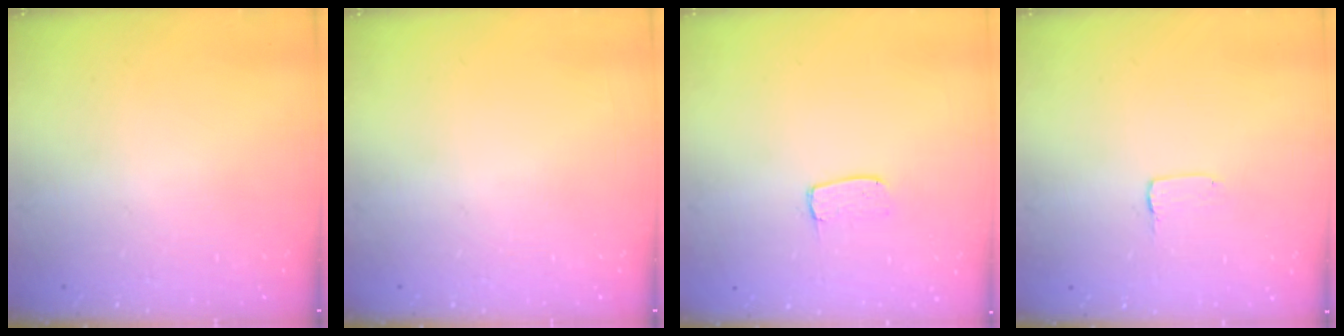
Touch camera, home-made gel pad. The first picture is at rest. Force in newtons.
{"total": 0.0}
{"total": 3.7, "press": 3.7, "slide": 0.3}
{"total": 1.0, "press": 1.0, "slide": 0.1}